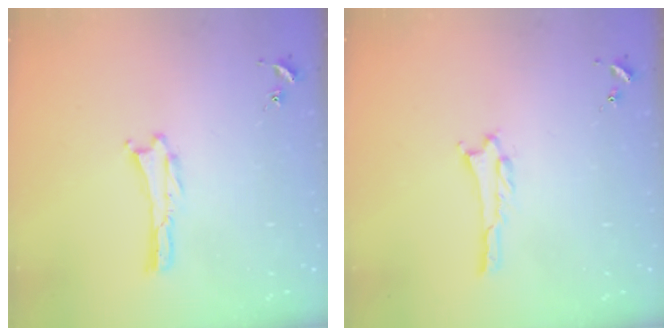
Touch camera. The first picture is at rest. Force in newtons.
{"total": 0.6, "press": 0.6, "slide": 0.1}